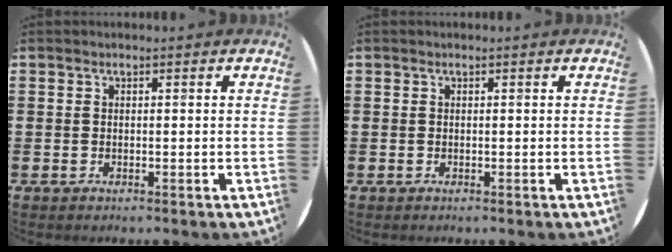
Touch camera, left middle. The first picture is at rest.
{"total": 0.0}